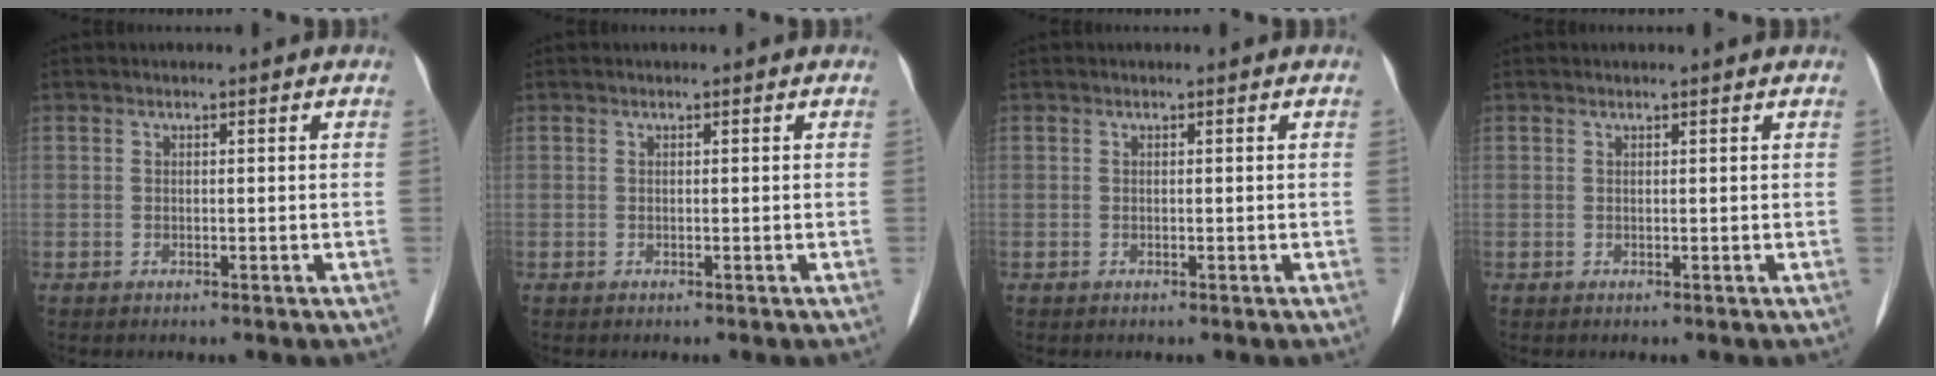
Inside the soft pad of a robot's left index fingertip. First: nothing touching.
{"total": 0.0}
{"total": 0.0}
{"total": 0.9, "force": [0.8, -0.1, 0.3], "torque": [-0.013, 0.006, 0.015]}